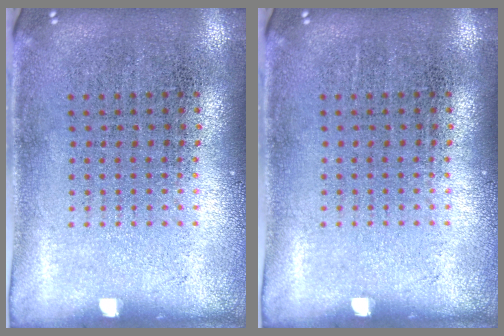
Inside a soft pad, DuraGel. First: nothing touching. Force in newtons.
{"total": 0.0}